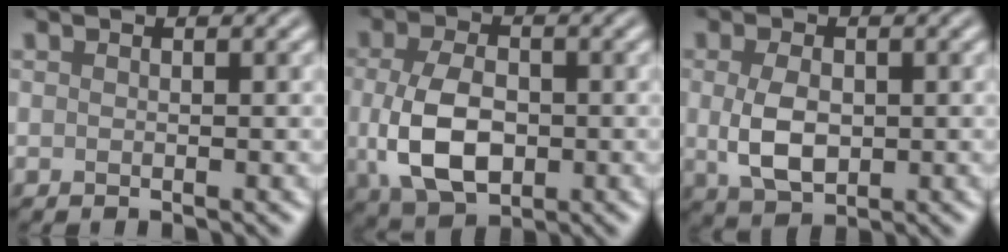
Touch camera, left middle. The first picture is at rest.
{"total": 6.7, "force": [-0.7, 4.2, 5.2], "torque": [-0.121, -0.009, -0.010]}
{"total": 4.3, "force": [-0.1, 2.7, 3.3], "torque": [-0.076, -0.002, 0.002]}